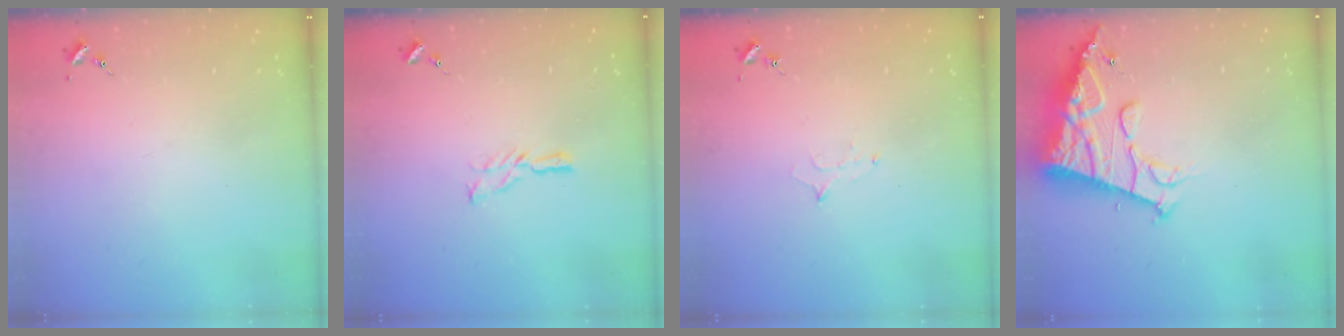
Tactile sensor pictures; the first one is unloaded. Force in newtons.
{"total": 5.7, "press": 5.7, "slide": 0.1}
{"total": 5.8, "press": 5.7, "slide": 0.6}
{"total": 16.0, "press": 15.9, "slide": 1.8}